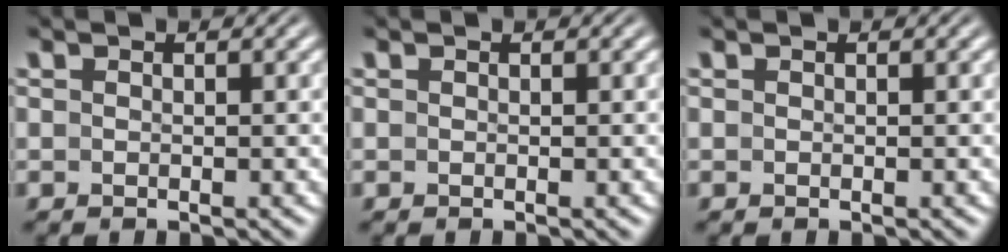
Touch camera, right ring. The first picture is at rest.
{"total": 0.0}
{"total": 0.0}